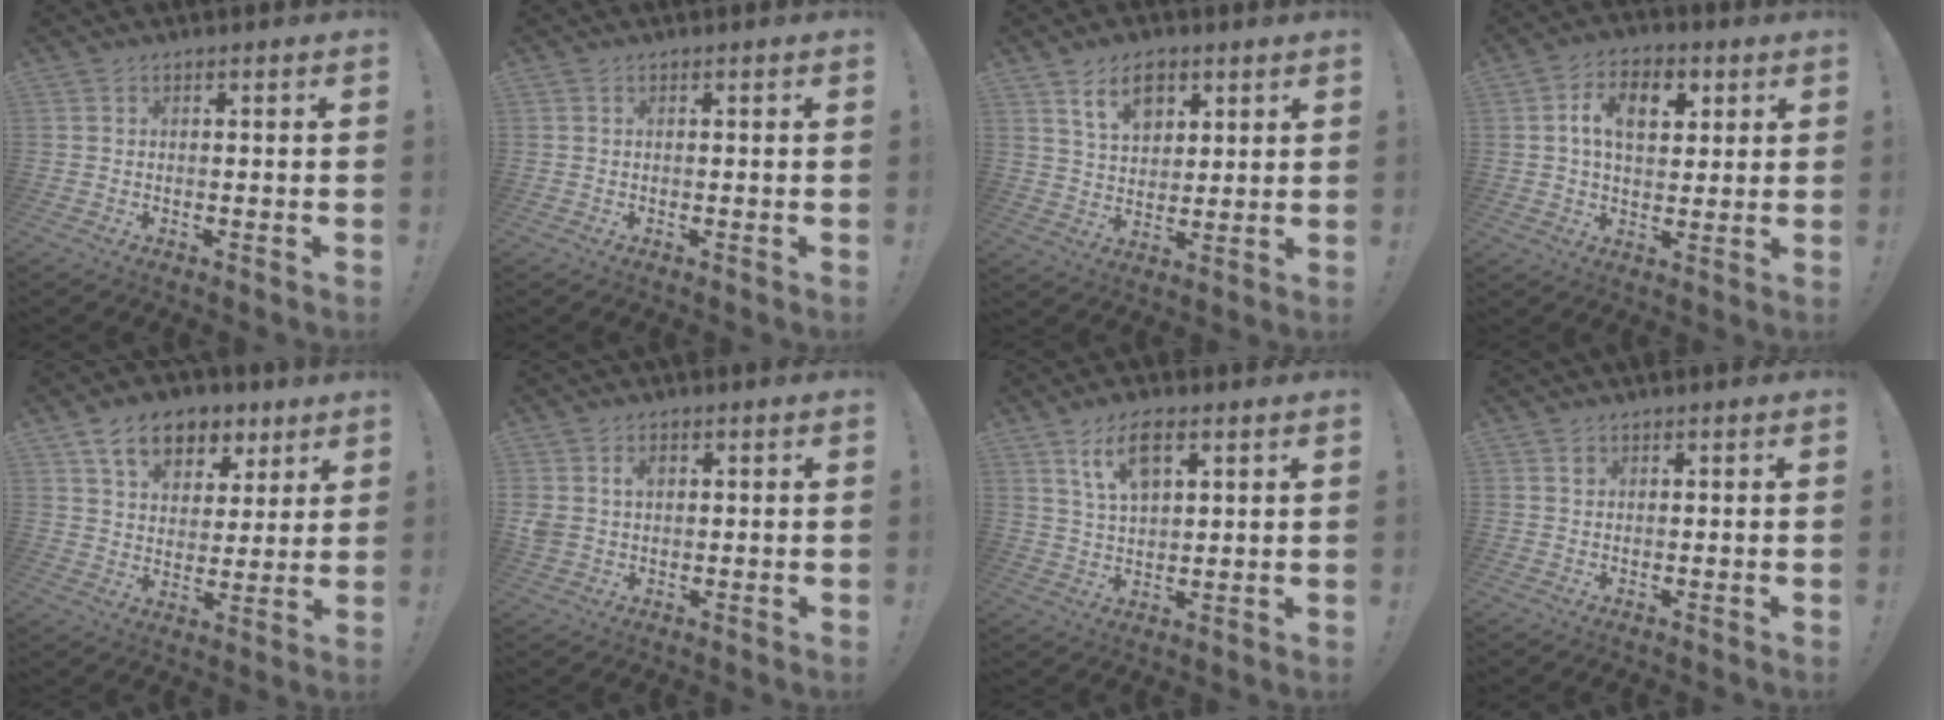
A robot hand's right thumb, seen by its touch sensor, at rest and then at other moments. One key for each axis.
{"total": 0.0}
{"total": 10.1, "fx": 5.6, "fy": 6.5, "fz": 5.4, "tx": -0.086, "ty": -0.018, "tz": 0.104}
{"total": 11.4, "fx": 3.3, "fy": 7.1, "fz": 8.3, "tx": -0.123, "ty": 0.008, "tz": 0.057}
{"total": 12.9, "fx": 7.7, "fy": 8.3, "fz": 6.0, "tx": -0.094, "ty": -0.035, "tz": 0.144}
{"total": 4.1, "fx": 1.1, "fy": 3.3, "fz": 2.2, "tx": -0.040, "ty": 0.003, "tz": 0.020}
{"total": 9.3, "fx": 4.7, "fy": 4.6, "fz": 6.6, "tx": -0.121, "ty": -0.001, "tz": 0.088}
{"total": 0.8, "fx": 0.4, "fy": 0.6, "fz": 0.2, "tx": 0.000, "ty": 0.000, "tz": 0.007}